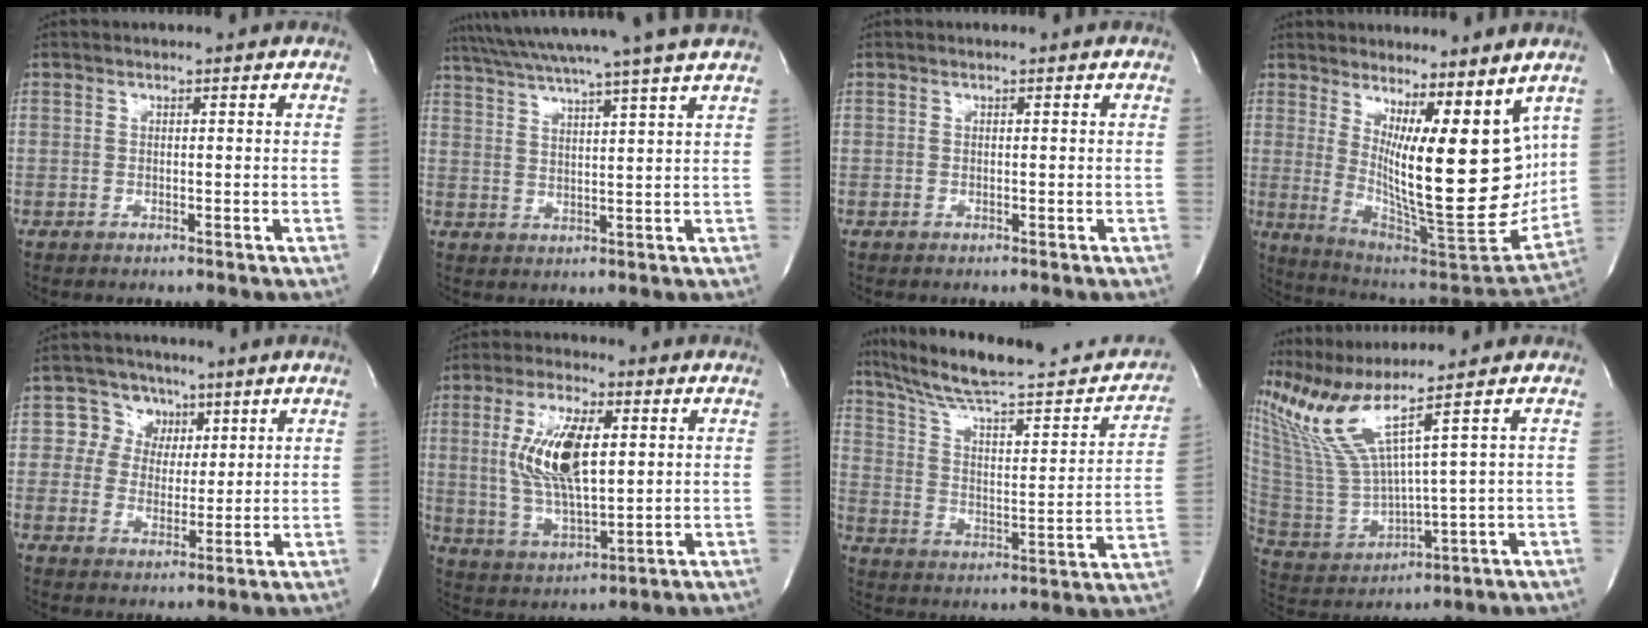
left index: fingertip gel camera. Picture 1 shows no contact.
{"total": 16.6, "force": [14.3, -2.2, 8.0], "torque": [-0.143, -0.008, 0.203]}
{"total": 0.0}
{"total": 17.9, "force": [-3.1, 1.3, 17.6], "torque": [-0.270, -0.015, -0.039]}
{"total": 5.3, "force": [2.0, 4.8, 0.7], "torque": [-0.008, 0.016, 0.037]}
{"total": 12.0, "force": [1.9, 3.8, 11.2], "torque": [-0.235, 0.002, 0.041]}
{"total": 25.6, "force": [22.2, 3.9, 12.2], "torque": [-0.179, -0.018, 0.312]}
{"total": 9.6, "force": [6.9, -2.8, 6.1], "torque": [-0.140, -0.013, 0.156]}